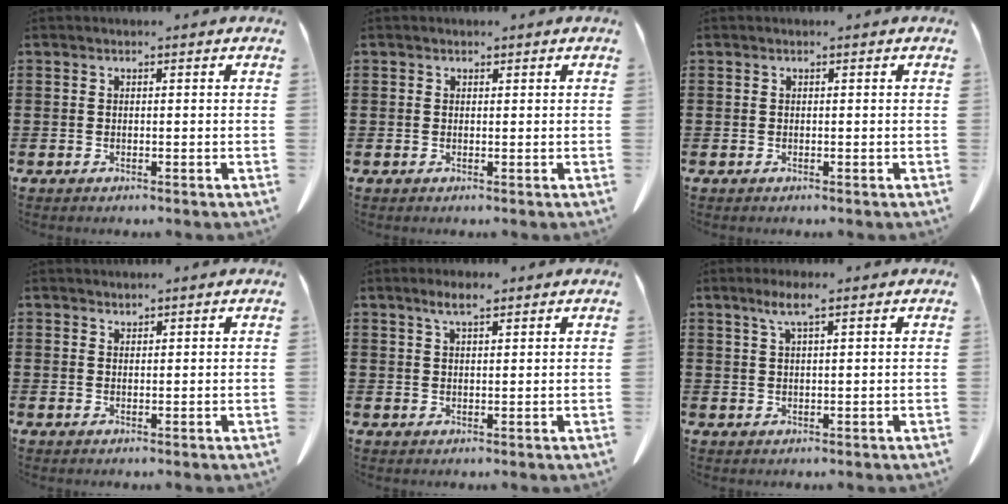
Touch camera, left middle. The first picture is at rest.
{"total": 0.6, "force": [0.3, 0.5, 0.0], "torque": [-0.002, 0.003, 0.006]}
{"total": 0.0}
{"total": 0.9, "force": [0.9, 0.1, 0.0], "torque": [-0.002, -0.001, 0.018]}
{"total": 3.1, "force": [2.2, 0.6, 2.2], "torque": [-0.046, 0.003, 0.038]}
{"total": 3.4, "force": [2.0, 0.4, 2.7], "torque": [-0.058, 0.004, 0.033]}